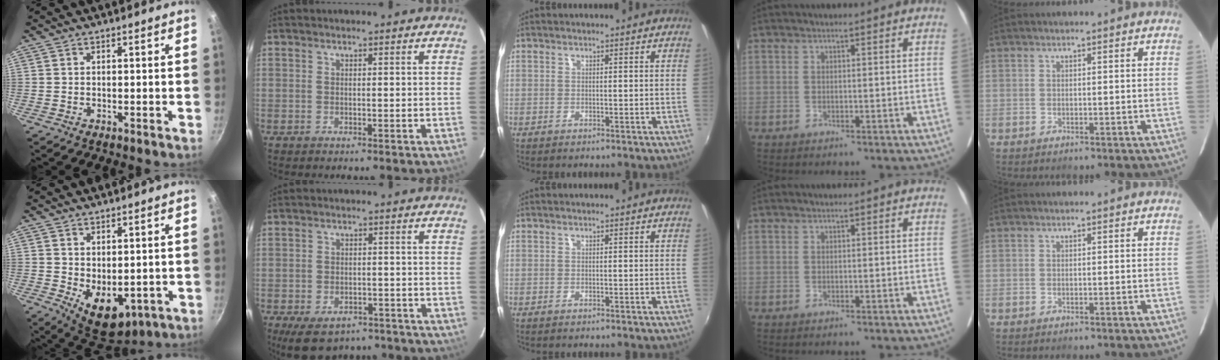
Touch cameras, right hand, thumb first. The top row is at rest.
{"thumb": {"total": 8.7, "force": [-0.7, 5.7, 6.6], "torque": [-0.073, -0.017, 0.010]}, "index": {"total": 10.0, "force": [-7.4, 5.2, 4.2], "torque": [-0.095, -0.008, -0.098]}}